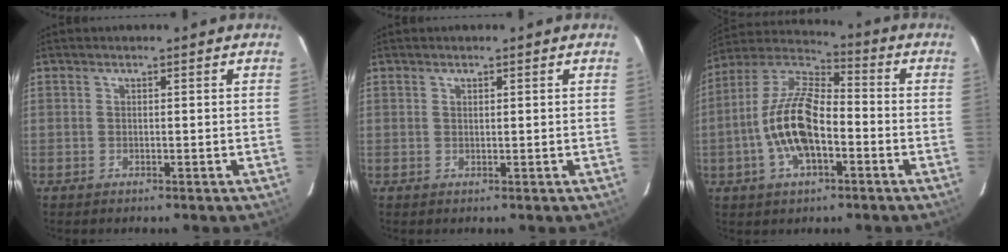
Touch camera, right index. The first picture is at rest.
{"total": 0.5, "force": [0.4, 0.2, 0.3], "torque": [-0.005, 0.002, 0.008]}
{"total": 14.6, "force": [-4.0, 6.6, 12.4], "torque": [-0.254, 0.007, -0.077]}